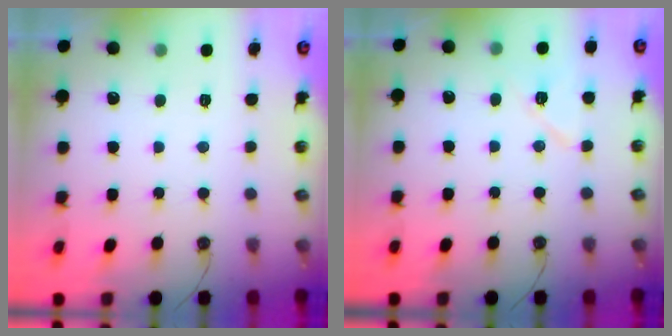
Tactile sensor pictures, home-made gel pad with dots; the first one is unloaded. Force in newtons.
{"total": 7.9, "press": 7.7, "slide": 1.4}